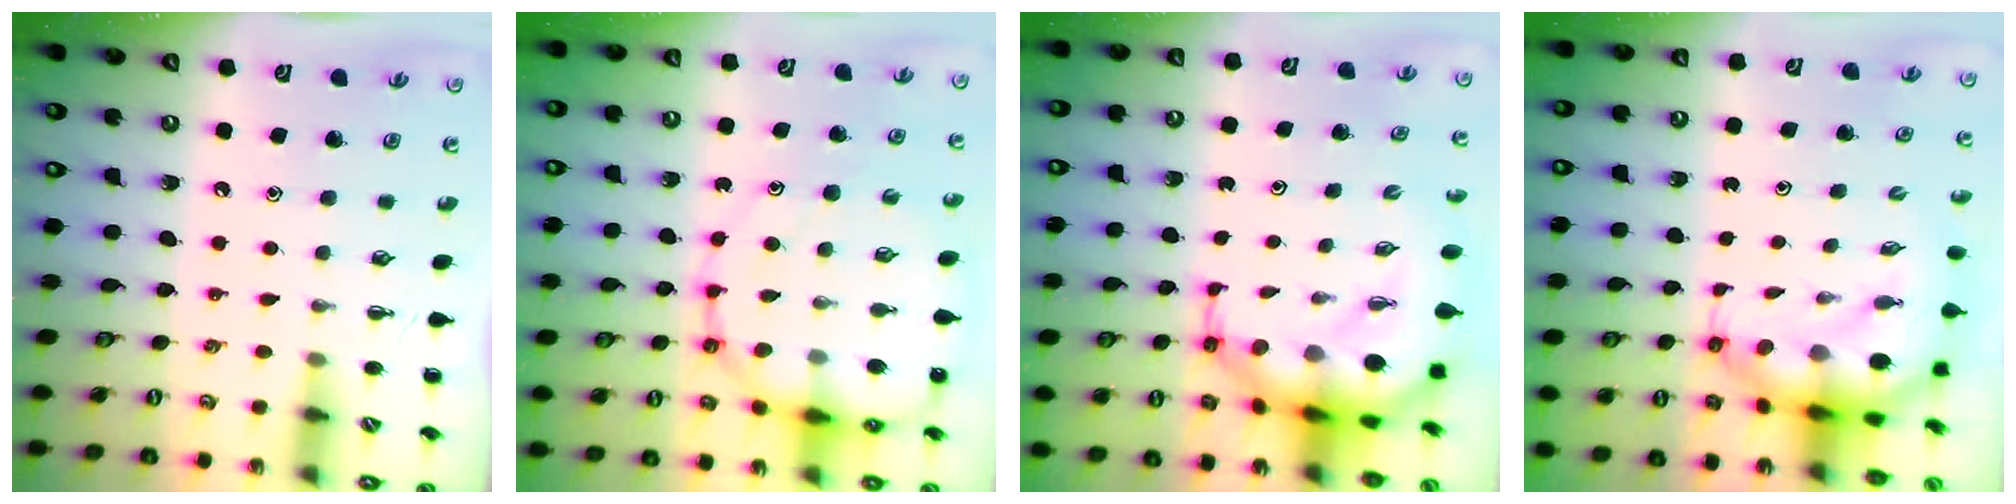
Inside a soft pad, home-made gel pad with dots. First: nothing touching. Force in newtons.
{"total": 15.7, "press": 15.4, "slide": 3.3}
{"total": 10.8, "press": 10.3, "slide": 3.0}
{"total": 7.2, "press": 7.0, "slide": 1.8}